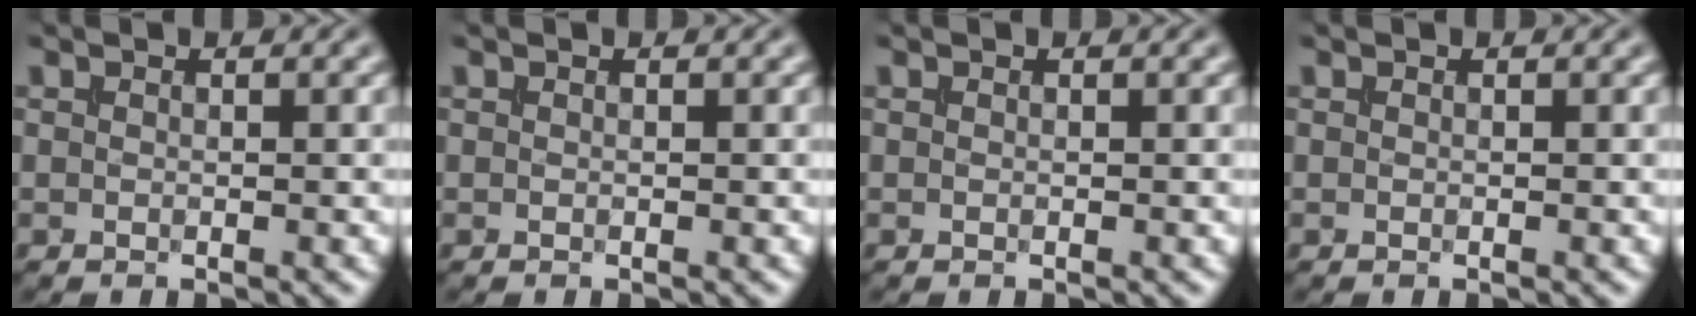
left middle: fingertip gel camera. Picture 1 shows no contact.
{"total": 0.0}
{"total": 0.0}
{"total": 0.0}